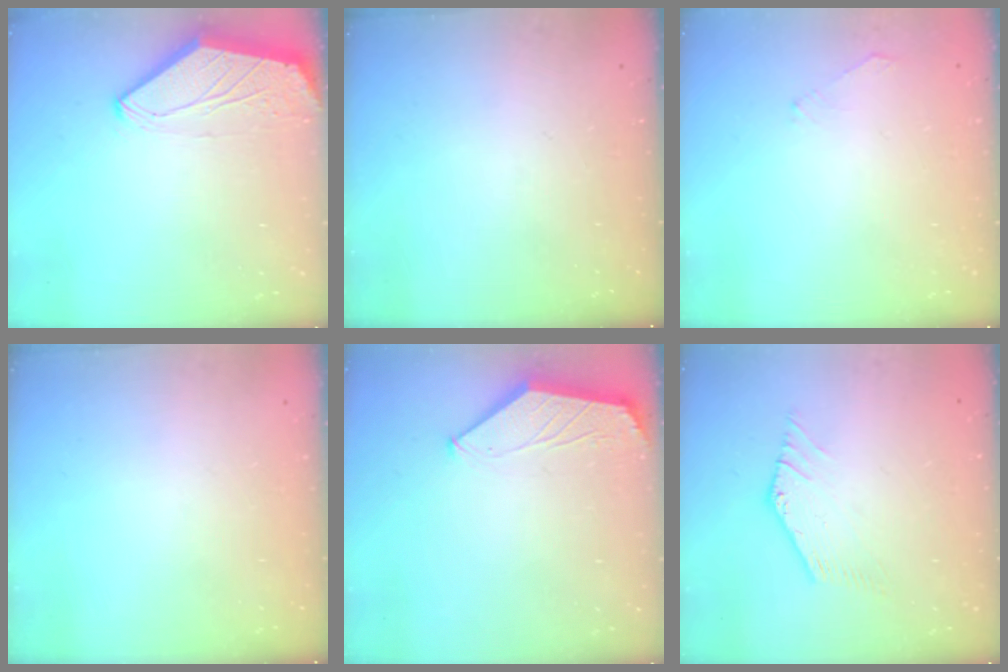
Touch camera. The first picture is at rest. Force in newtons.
{"total": 0.0}
{"total": 1.8, "press": 1.8, "slide": 0.4}
{"total": 0.0}
{"total": 1.5, "press": 1.5, "slide": 0.4}
{"total": 0.0}